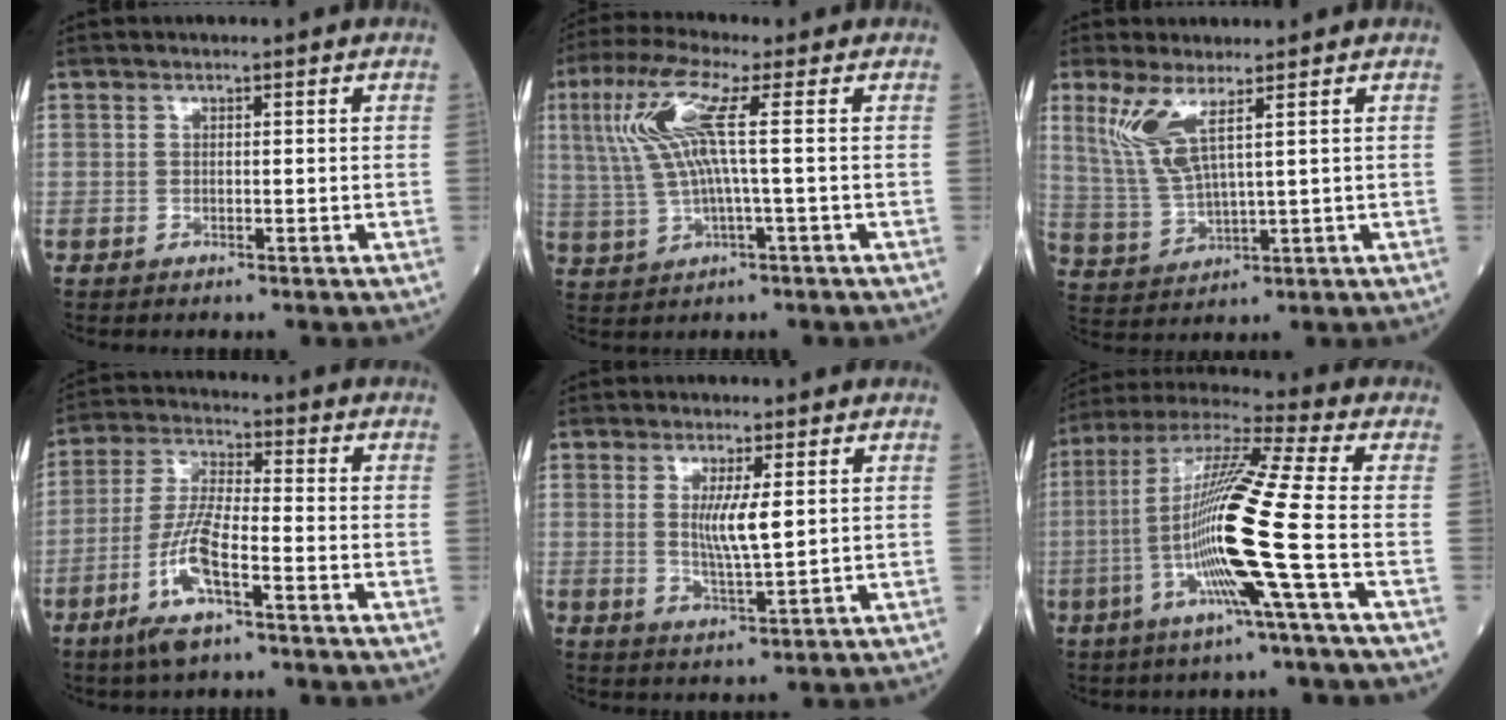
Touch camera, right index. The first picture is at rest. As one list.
[{"total": 9.5, "force": [1.9, 0.4, 9.3], "torque": [-0.214, 0.021, 0.041]}, {"total": 6.9, "force": [3.6, 0.7, 5.9], "torque": [-0.146, -0.001, 0.083]}, {"total": 9.4, "force": [-4.5, 1.3, 8.1], "torque": [-0.174, -0.009, -0.086]}, {"total": 5.4, "force": [1.2, 0.4, 5.3], "torque": [-0.101, -0.012, 0.027]}, {"total": 16.4, "force": [-3.9, -2.0, 15.8], "torque": [-0.312, -0.005, -0.086]}]